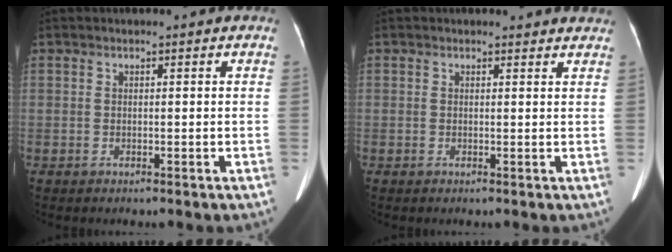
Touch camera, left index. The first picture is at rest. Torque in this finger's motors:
{"motor_torque": [-0.79, -0.26, -0.36, -0.05]}